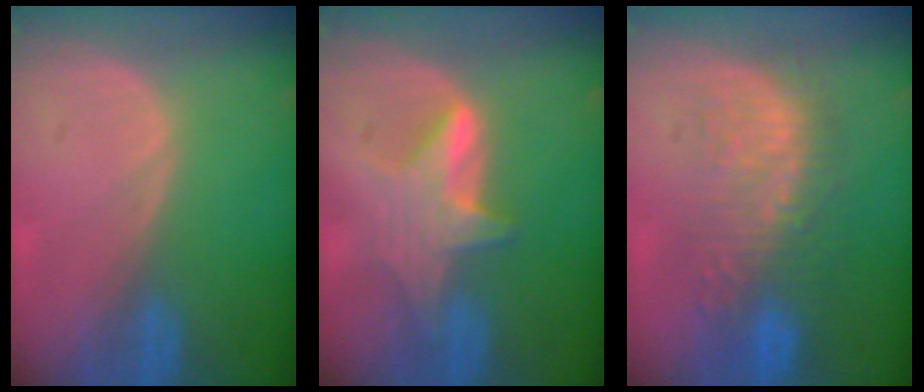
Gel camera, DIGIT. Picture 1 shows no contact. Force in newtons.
{"total": 5.6, "press": 5.6, "slide": 0.4}
{"total": 9.9, "press": 9.3, "slide": 3.4}